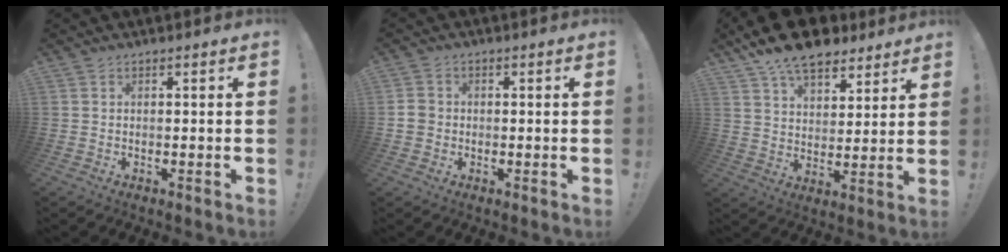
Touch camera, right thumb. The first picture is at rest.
{"total": 3.4, "force": [-0.5, 3.2, 1.2], "torque": [-0.024, 0.005, -0.008]}
{"total": 13.9, "force": [9.8, 7.5, 6.4], "torque": [-0.098, -0.063, 0.179]}